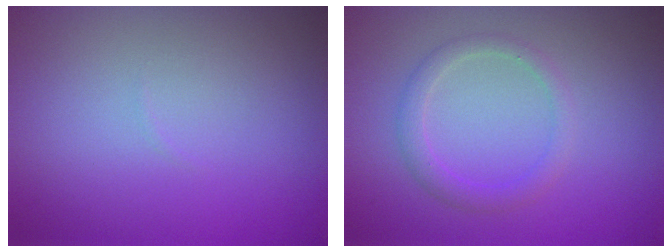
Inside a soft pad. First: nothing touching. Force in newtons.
{"total": 1.9, "press": 1.9, "slide": 0.0}